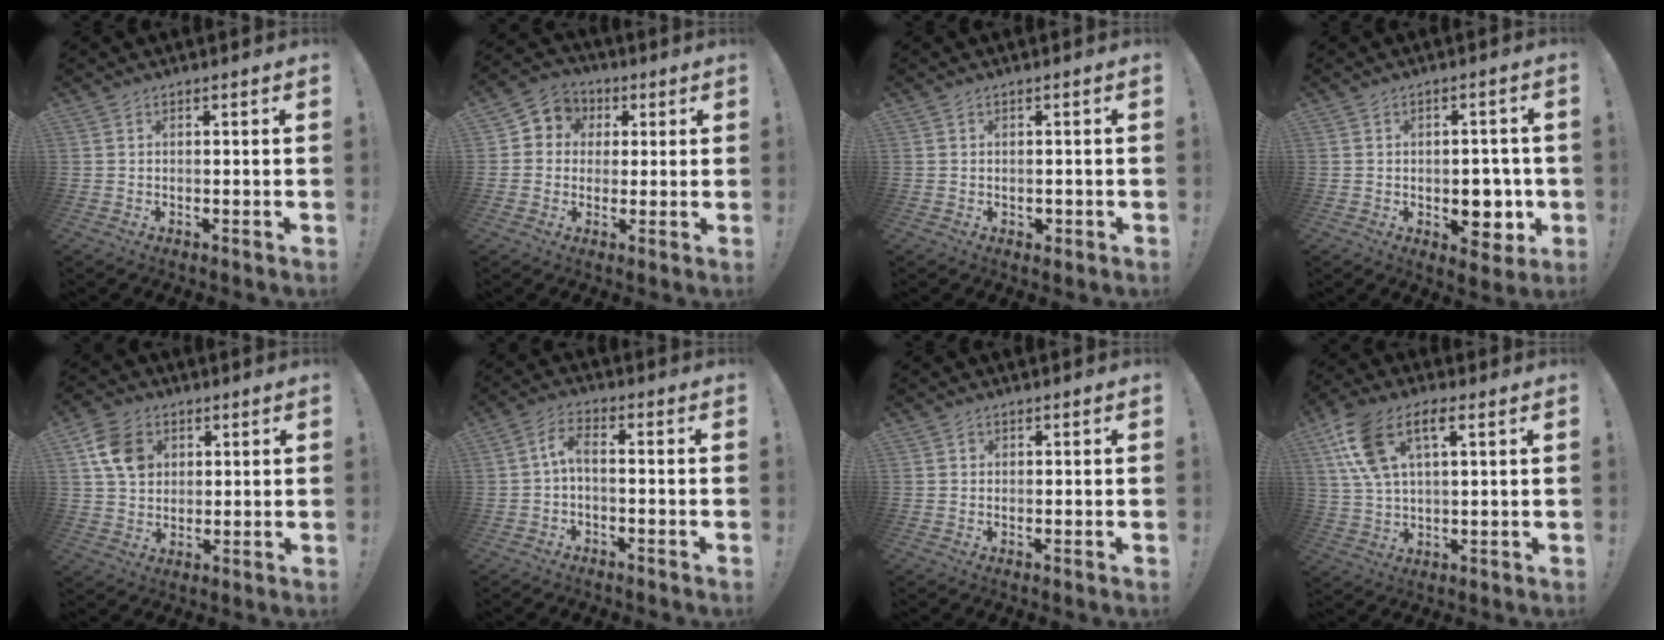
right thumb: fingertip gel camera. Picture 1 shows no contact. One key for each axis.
{"total": 6.7, "fx": 0.3, "fy": 6.5, "fz": 1.7, "tx": -0.016, "ty": 0.005, "tz": 0.011}
{"total": 1.5, "fx": -0.3, "fy": 1.3, "fz": 0.7, "tx": -0.003, "ty": 0.001, "tz": -0.007}
{"total": 8.9, "fx": -1.9, "fy": 6.3, "fz": 5.9, "tx": -0.047, "ty": 0.004, "tz": -0.023}
{"total": 11.0, "fx": 3.9, "fy": 8.7, "fz": 5.5, "tx": -0.071, "ty": -0.006, "tz": 0.079}
{"total": 5.3, "fx": -0.9, "fy": 1.7, "fz": 4.9, "tx": -0.103, "ty": 0.003, "tz": -0.020}
{"total": 0.8, "fx": 0.2, "fy": 0.8, "fz": 0.1, "tx": -0.001, "ty": 0.004, "tz": 0.003}
{"total": 13.4, "fx": 5.6, "fy": 6.5, "fz": 10.3, "tx": -0.203, "ty": -0.002, "tz": 0.105}